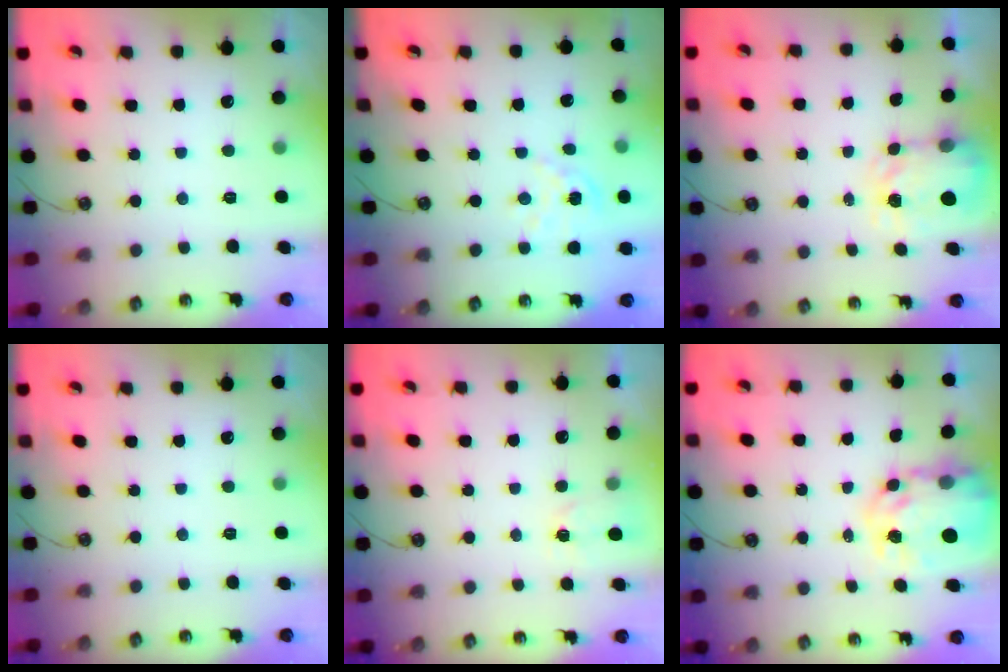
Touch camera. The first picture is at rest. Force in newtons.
{"total": 2.5, "press": 2.5, "slide": 0.2}
{"total": 4.0, "press": 3.9, "slide": 0.5}
{"total": 0.0}
{"total": 2.5, "press": 2.5, "slide": 0.4}
{"total": 9.9, "press": 9.9, "slide": 0.8}